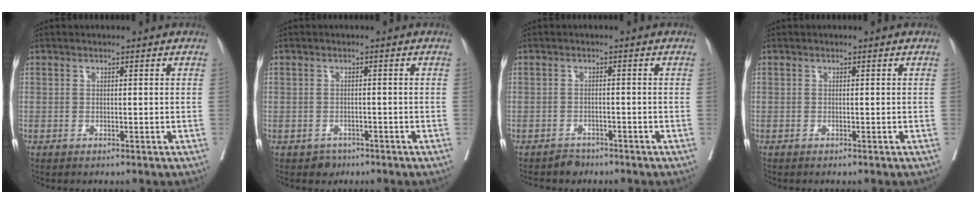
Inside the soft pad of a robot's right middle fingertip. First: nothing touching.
{"total": 1.7, "force": [-1.2, 1.3, 0.0], "torque": [-0.002, 0.005, -0.017]}
{"total": 2.0, "force": [-1.8, 0.9, -0.2], "torque": [0.000, 0.000, -0.029]}
{"total": 0.0}